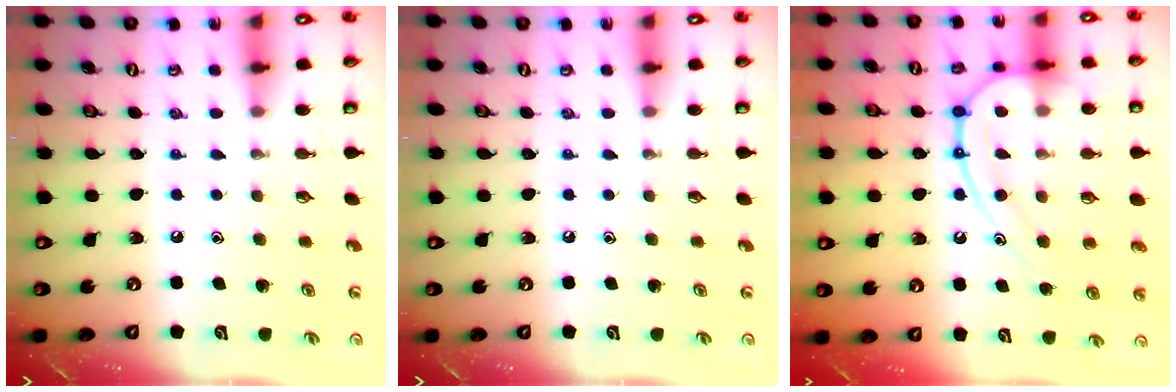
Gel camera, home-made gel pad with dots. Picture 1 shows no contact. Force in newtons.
{"total": 0.0}
{"total": 16.5, "press": 16.4, "slide": 1.6}